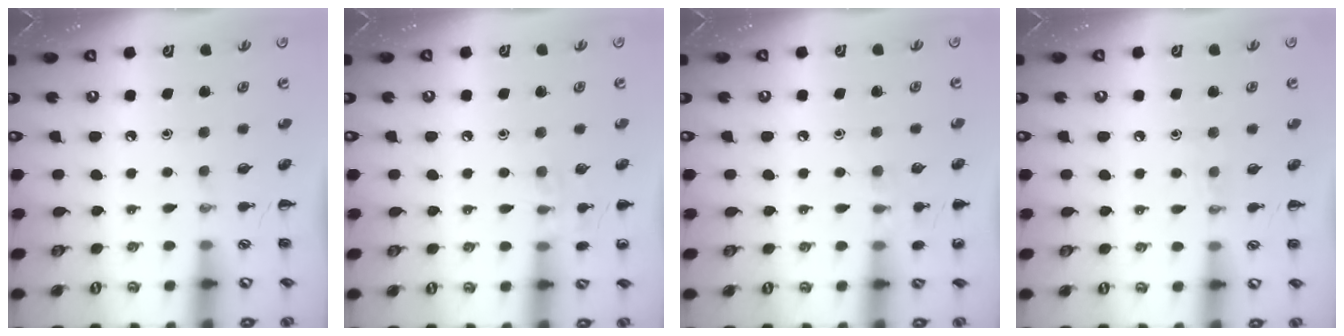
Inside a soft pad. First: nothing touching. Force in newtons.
{"total": 6.9, "press": 6.5, "slide": 2.1}
{"total": 6.7, "press": 6.5, "slide": 1.6}
{"total": 3.2, "press": 3.1, "slide": 1.0}